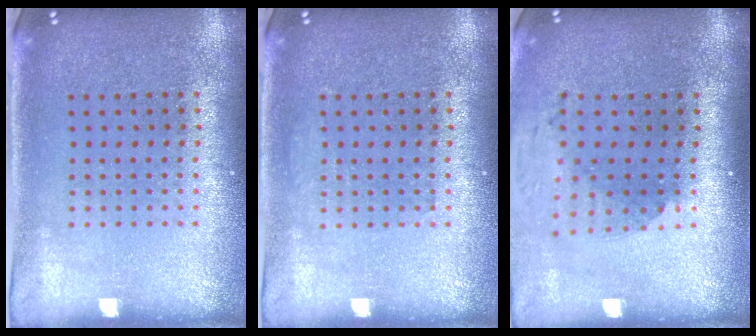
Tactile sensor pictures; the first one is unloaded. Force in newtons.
{"total": 0.6, "press": 0.6, "slide": 0.1}
{"total": 1.9, "press": 1.5, "slide": 1.2}